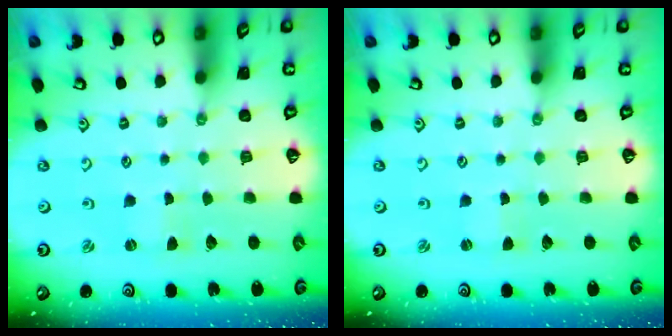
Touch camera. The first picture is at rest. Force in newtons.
{"total": 0.0}